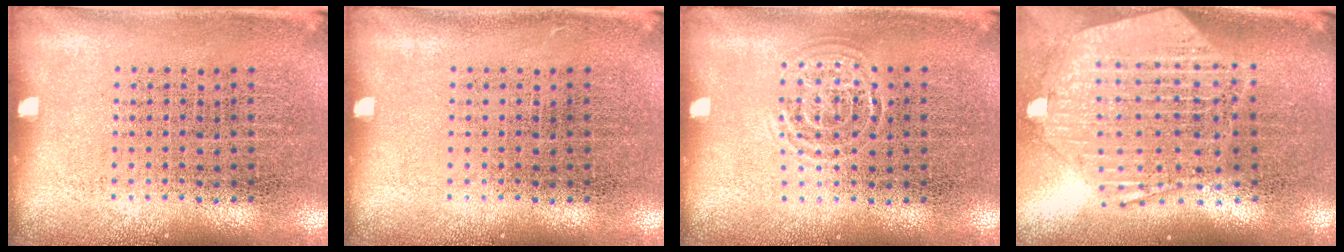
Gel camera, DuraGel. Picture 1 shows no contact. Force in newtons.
{"total": 0.0}
{"total": 0.8, "press": 0.8, "slide": 0.0}
{"total": 2.7, "press": 2.2, "slide": 1.5}